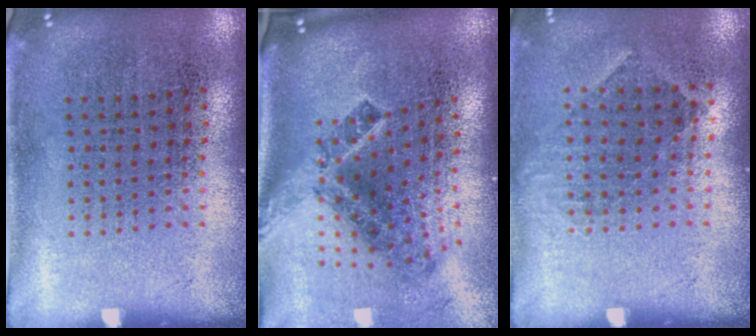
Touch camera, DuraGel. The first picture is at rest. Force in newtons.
{"total": 2.4, "press": 1.5, "slide": 1.9}
{"total": 0.9, "press": 0.7, "slide": 0.5}